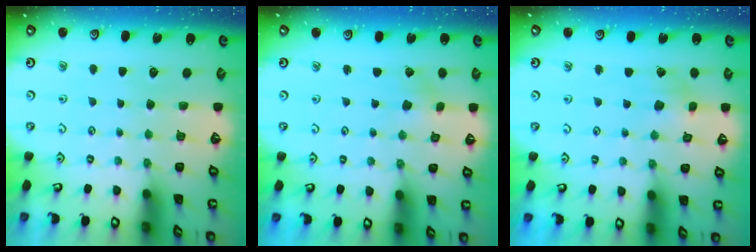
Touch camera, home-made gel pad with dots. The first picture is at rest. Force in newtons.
{"total": 0.0}
{"total": 2.9, "press": 2.9, "slide": 0.1}